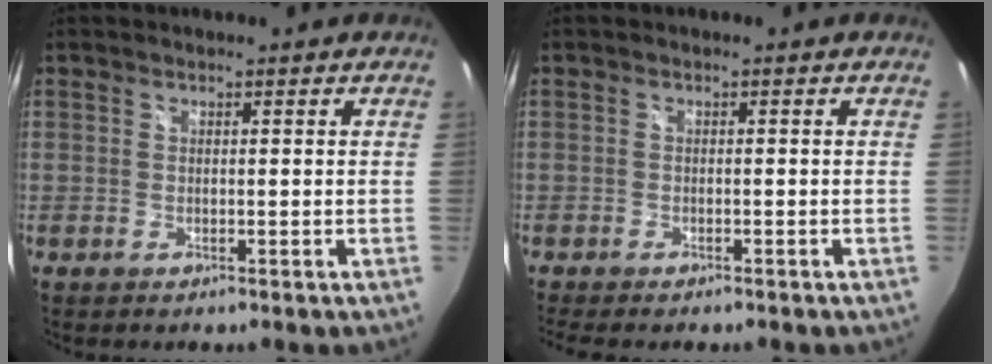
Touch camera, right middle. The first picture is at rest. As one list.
[{"total": 4.1, "force": [-3.4, 1.0, 2.1], "torque": [-0.043, -0.022, -0.055]}]